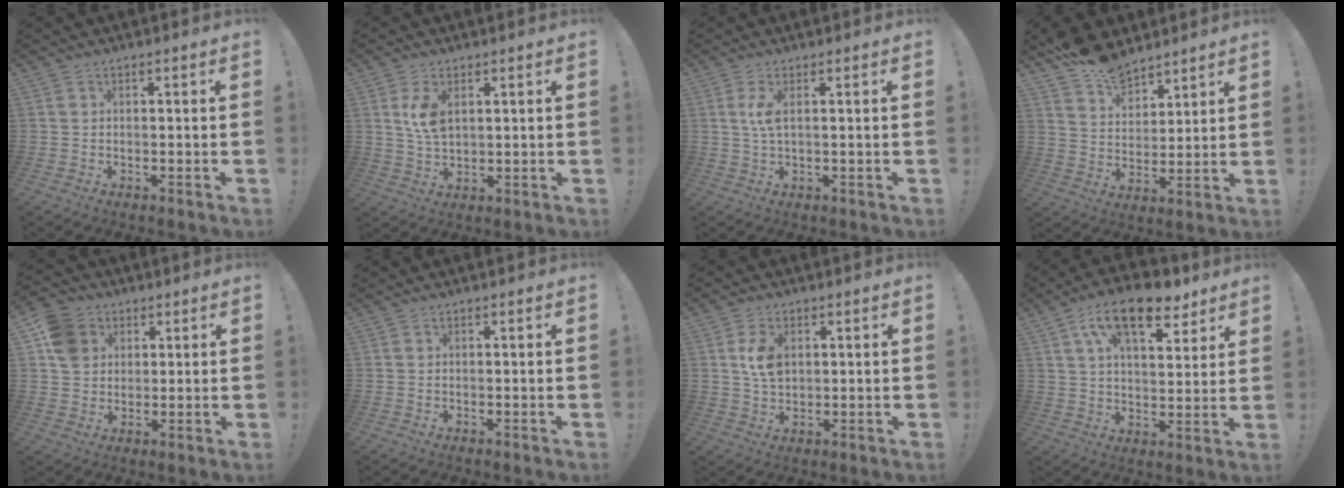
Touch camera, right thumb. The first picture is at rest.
{"total": 6.6, "force": [2.4, 3.6, 4.9], "torque": [-0.091, -0.008, 0.041]}
{"total": 3.9, "force": [0.8, 1.0, 3.7], "torque": [-0.063, -0.003, 0.011]}
{"total": 11.2, "force": [9.3, 5.4, 3.0], "torque": [-0.059, -0.069, 0.180]}
{"total": 8.6, "force": [3.1, 7.2, 3.5], "torque": [-0.058, 0.003, 0.068]}
{"total": 0.0}
{"total": 6.6, "force": [1.5, 4.4, 4.8], "torque": [-0.086, 0.000, 0.026]}
{"total": 16.2, "force": [9.6, 7.3, 10.8], "torque": [-0.173, -0.045, 0.167]}